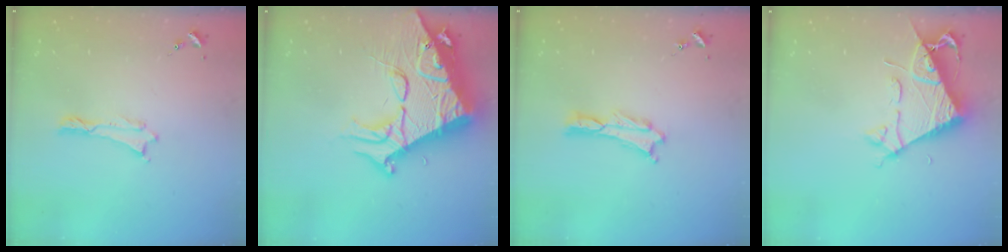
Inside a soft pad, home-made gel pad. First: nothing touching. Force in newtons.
{"total": 15.8, "press": 15.7, "slide": 1.8}
{"total": 0.0}
{"total": 7.2, "press": 7.2, "slide": 0.7}